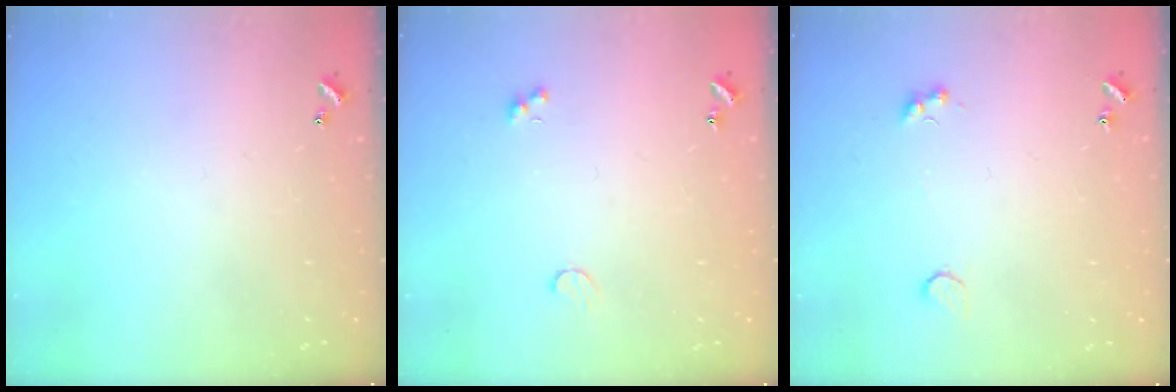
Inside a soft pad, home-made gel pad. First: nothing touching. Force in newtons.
{"total": 2.1, "press": 2.0, "slide": 0.8}
{"total": 1.8, "press": 1.5, "slide": 1.0}